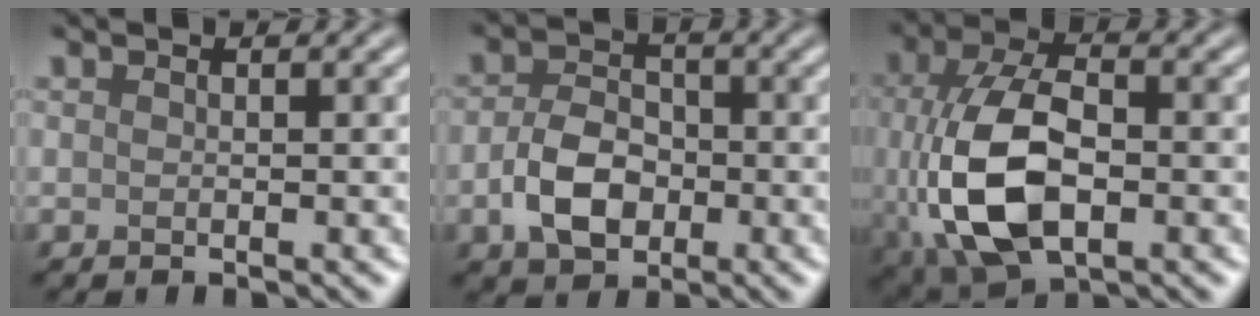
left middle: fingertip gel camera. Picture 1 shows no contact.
{"total": 4.6, "force": [-1.3, 3.3, 2.9], "torque": [-0.060, 0.003, -0.030]}
{"total": 10.0, "force": [-1.8, 5.6, 8.0], "torque": [-0.182, -0.007, -0.033]}